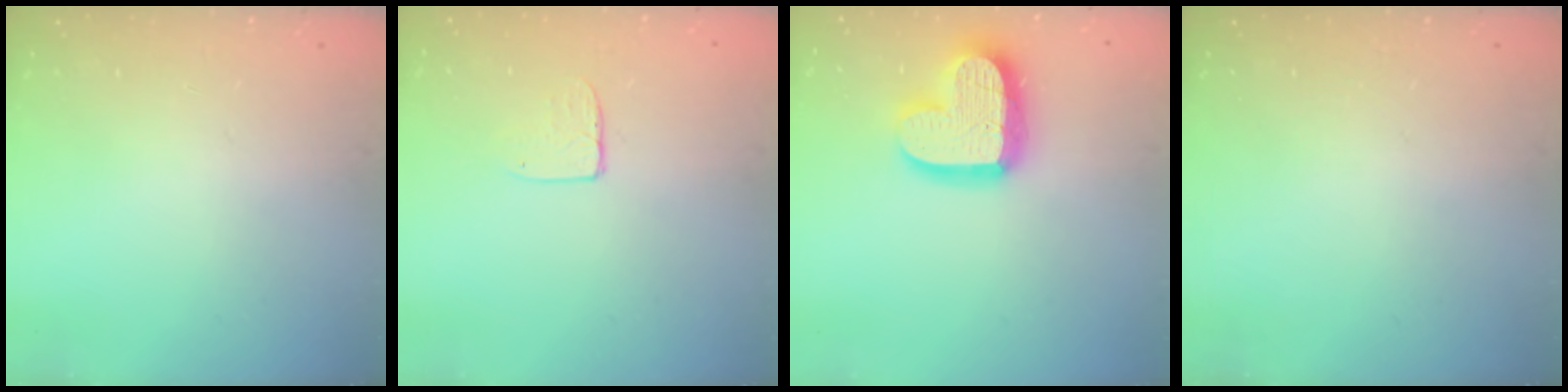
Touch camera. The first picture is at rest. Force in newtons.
{"total": 5.4, "press": 5.4, "slide": 0.4}
{"total": 17.0, "press": 16.9, "slide": 1.4}
{"total": 0.0}